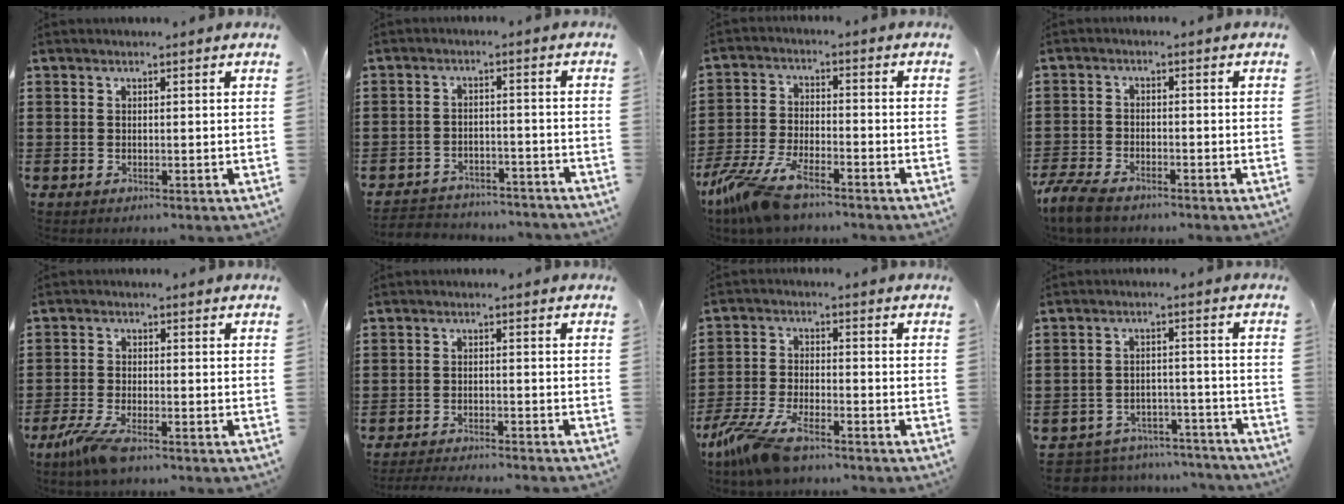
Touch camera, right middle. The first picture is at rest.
{"total": 3.5, "force": [-3.5, 0.5, 0.0], "torque": [-0.005, 0.004, -0.075]}
{"total": 8.6, "force": [-6.6, 2.2, 5.1], "torque": [-0.130, -0.005, -0.132]}
{"total": 4.4, "force": [-3.8, 1.1, 1.9], "torque": [-0.058, -0.004, -0.081]}
{"total": 4.8, "force": [-3.4, 0.8, 3.4], "torque": [-0.089, -0.017, -0.068]}
{"total": 2.7, "force": [-2.7, -0.2, 0.4], "torque": [-0.007, -0.001, -0.055]}
{"total": 8.1, "force": [-6.0, 2.1, 5.0], "torque": [-0.123, -0.007, -0.119]}
{"total": 5.5, "force": [-5.5, 0.8, 0.1], "torque": [-0.007, 0.013, -0.113]}